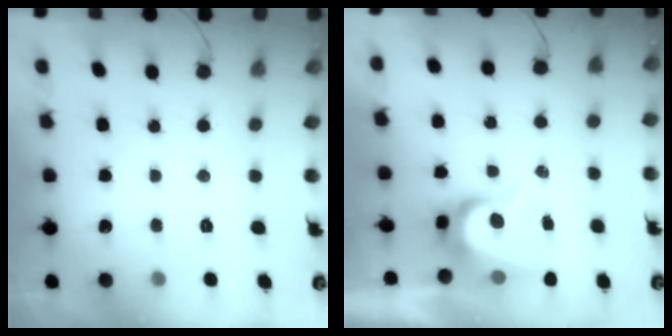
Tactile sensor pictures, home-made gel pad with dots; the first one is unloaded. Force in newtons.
{"total": 8.2, "press": 8.1, "slide": 1.0}